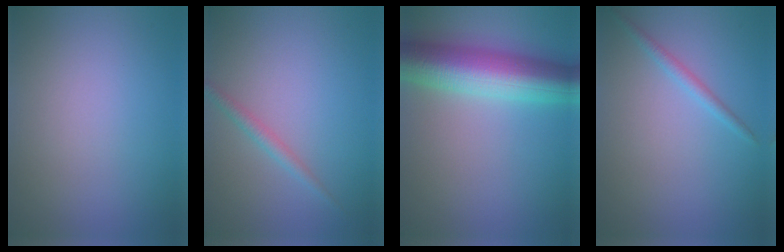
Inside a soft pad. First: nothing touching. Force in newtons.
{"total": 1.4, "press": 1.4, "slide": 0.0}
{"total": 9.5, "press": 9.5, "slide": 0.1}
{"total": 1.3, "press": 1.3, "slide": 0.0}